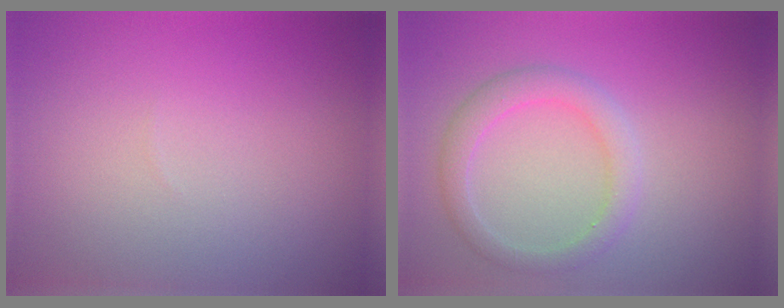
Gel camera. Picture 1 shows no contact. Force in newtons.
{"total": 2.8, "press": 2.8, "slide": 0.2}